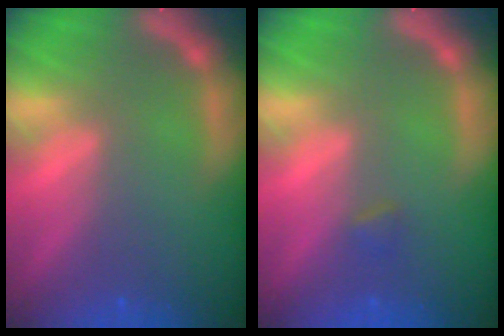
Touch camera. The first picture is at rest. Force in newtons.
{"total": 0.9}